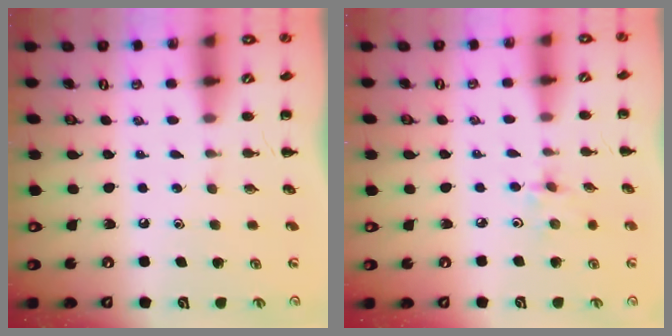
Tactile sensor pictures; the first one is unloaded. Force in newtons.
{"total": 2.8, "press": 2.6, "slide": 0.9}